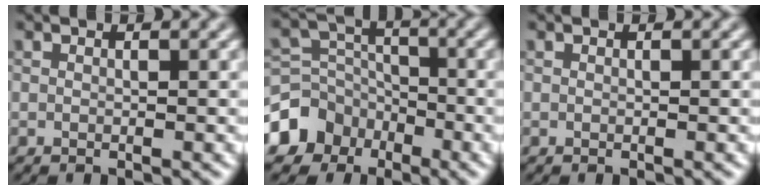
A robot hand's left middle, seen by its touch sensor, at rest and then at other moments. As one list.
[{"total": 8.5, "force": [-5.0, 6.6, 1.7], "torque": [-0.021, -0.016, -0.110]}, {"total": 0.0}]